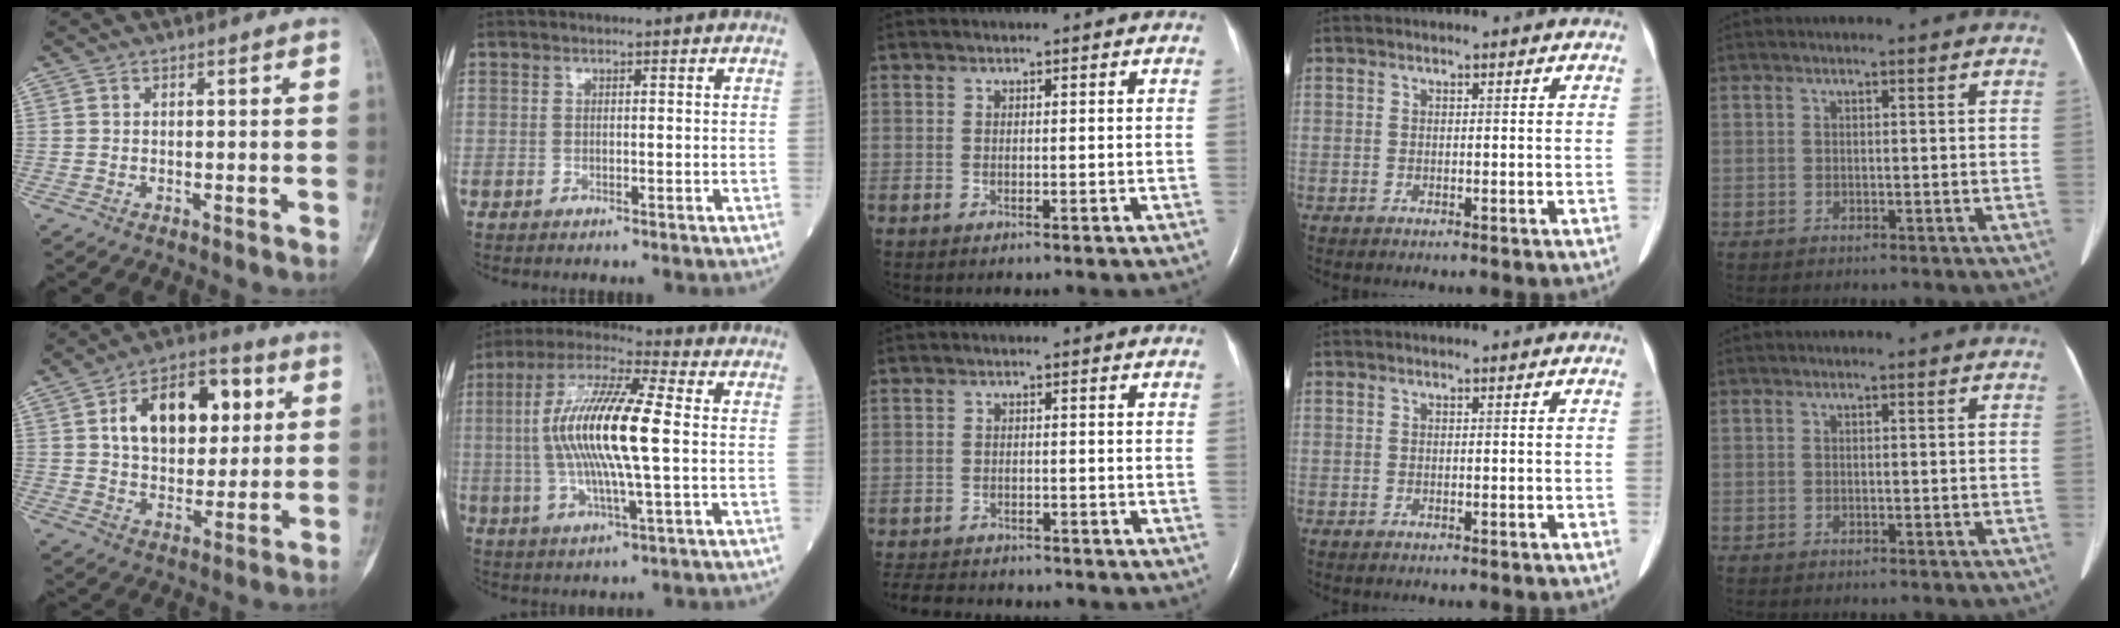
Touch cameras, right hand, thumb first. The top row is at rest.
{"thumb": {"total": 17.4, "force": [4.7, 10.8, 12.8], "torque": [-0.159, 0.007, 0.075]}, "index": {"total": 15.6, "force": [0.3, 1.9, 15.5], "torque": [-0.311, 0.009, -0.001]}, "middle": {"total": 9.2, "force": [-8.3, 2.6, 3.1], "torque": [-0.060, -0.008, -0.117]}}